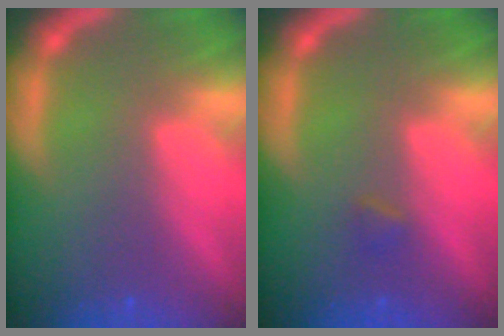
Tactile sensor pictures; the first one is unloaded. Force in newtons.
{"total": 0.9}